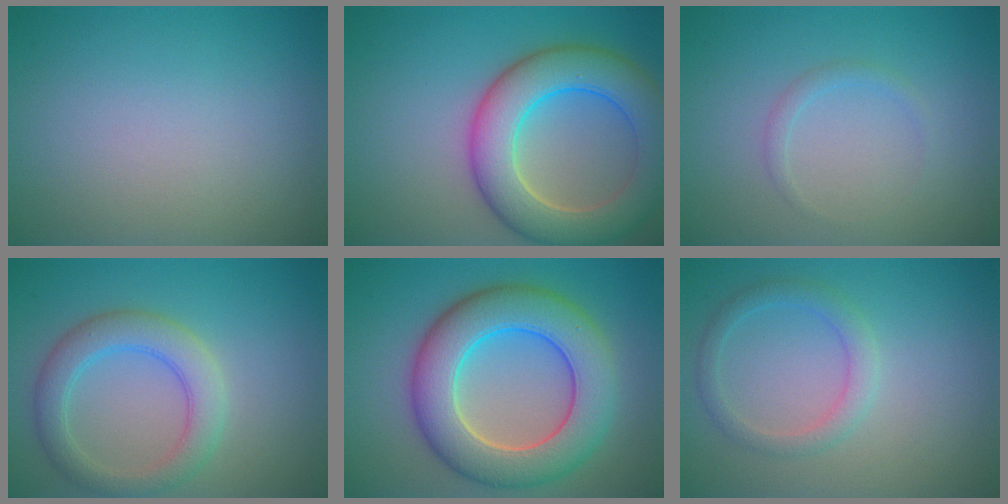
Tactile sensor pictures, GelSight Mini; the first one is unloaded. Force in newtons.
{"total": 8.6, "press": 8.6, "slide": 0.5}
{"total": 1.0, "press": 1.0, "slide": 0.0}
{"total": 4.3, "press": 4.3, "slide": 0.2}
{"total": 9.6, "press": 9.5, "slide": 0.7}
{"total": 2.2, "press": 2.2, "slide": 0.1}